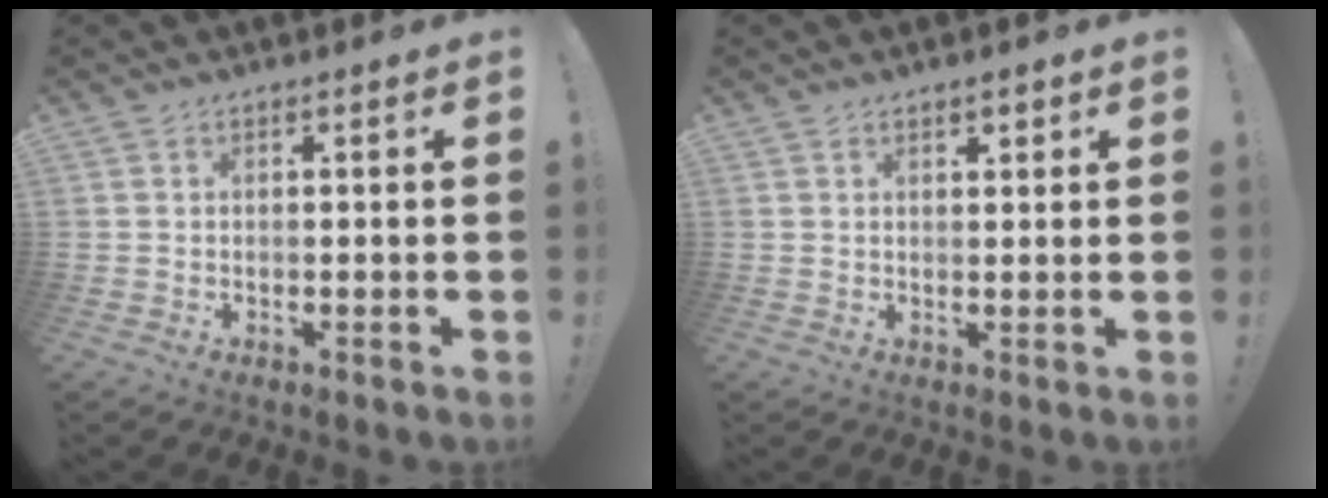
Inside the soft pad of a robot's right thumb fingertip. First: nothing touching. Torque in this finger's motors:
{"motor_torque": [-0.16, -0.38, -0.42, 0.00, 0.09]}